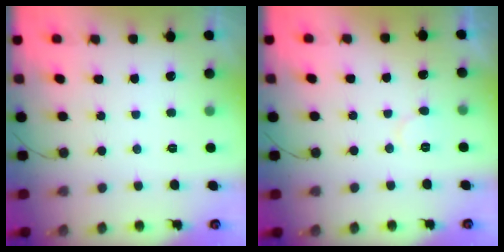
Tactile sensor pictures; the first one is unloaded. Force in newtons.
{"total": 4.8, "press": 4.7, "slide": 0.4}